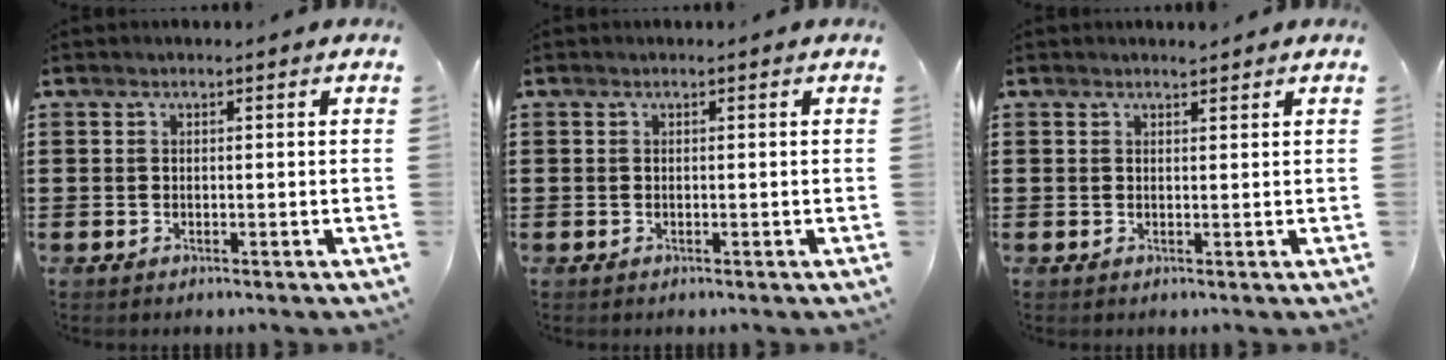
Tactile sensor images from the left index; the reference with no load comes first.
{"total": 0.0}
{"total": 1.3, "force": [1.3, 0.1, 0.2], "torque": [-0.006, 0.000, 0.024]}